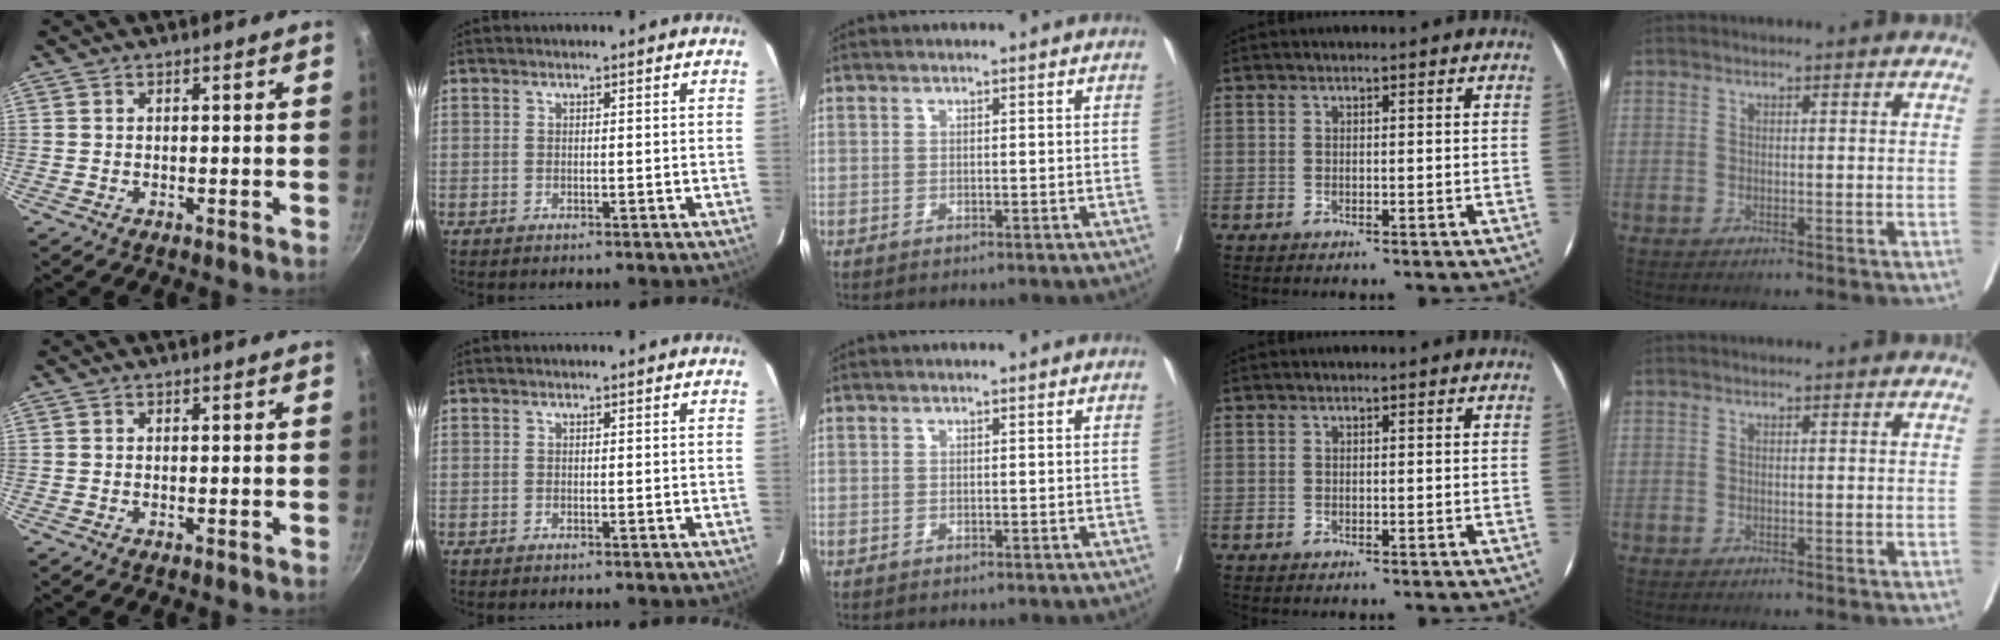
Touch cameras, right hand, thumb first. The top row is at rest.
{}